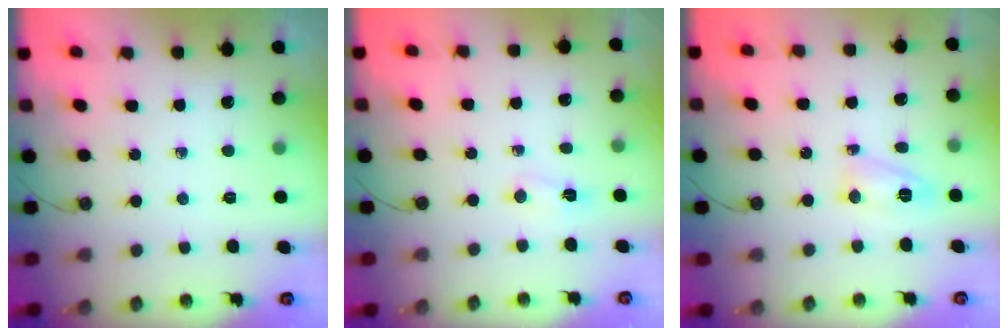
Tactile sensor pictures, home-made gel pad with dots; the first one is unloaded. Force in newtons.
{"total": 2.5, "press": 2.4, "slide": 0.6}
{"total": 6.8, "press": 6.8, "slide": 0.4}